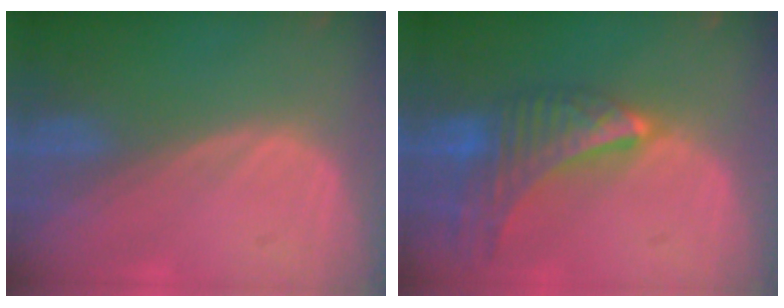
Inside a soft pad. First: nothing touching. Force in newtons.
{"total": 9.2, "press": 8.1, "slide": 4.3}